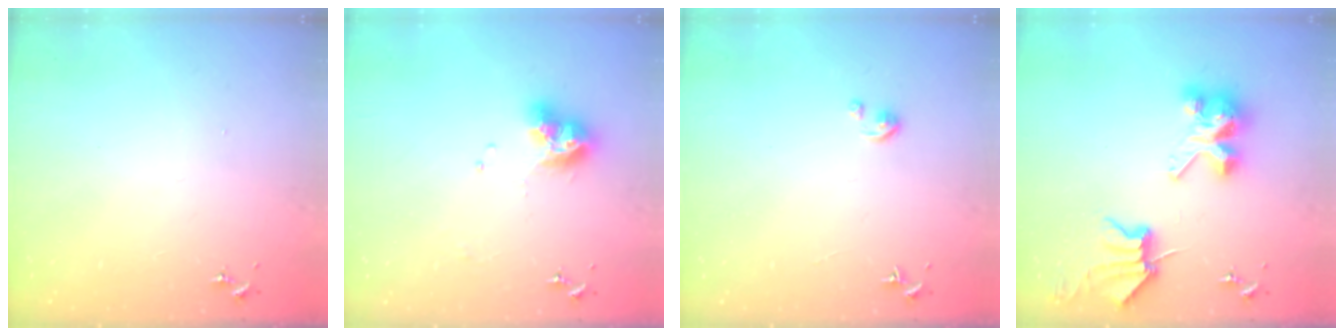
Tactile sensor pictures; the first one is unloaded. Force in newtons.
{"total": 11.9, "press": 11.8, "slide": 1.4}
{"total": 2.6, "press": 2.6, "slide": 0.3}
{"total": 9.0, "press": 9.0, "slide": 1.0}